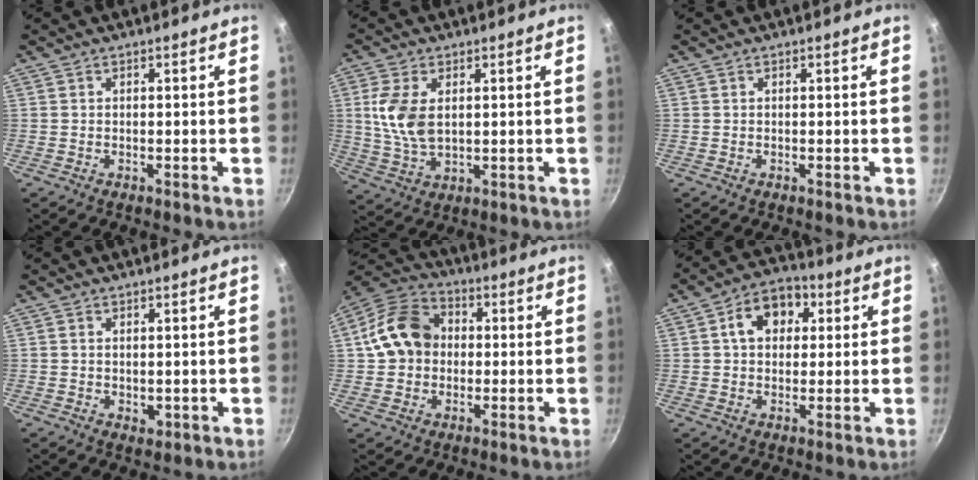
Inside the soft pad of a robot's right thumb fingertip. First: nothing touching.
{"total": 9.2, "force": [1.8, 5.3, 7.2], "torque": [-0.146, -0.011, 0.038]}
{"total": 0.0}
{"total": 2.0, "force": [0.4, 1.4, 1.3], "torque": [-0.018, -0.002, 0.007]}
{"total": 13.1, "force": [0.9, 10.7, 7.6], "torque": [-0.109, 0.027, 0.000]}
{"total": 9.9, "force": [2.7, 7.3, 6.1], "torque": [-0.061, 0.014, 0.028]}